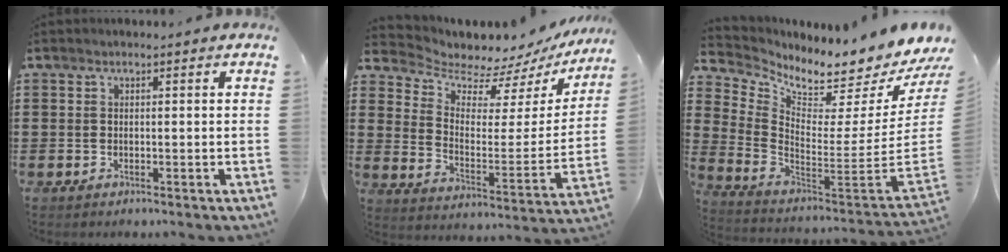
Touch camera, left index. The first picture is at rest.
{"total": 5.2, "force": [4.9, 1.8, 0.7], "torque": [-0.035, -0.051, 0.076]}
{"total": 3.2, "force": [3.1, 0.6, 0.7], "torque": [-0.027, -0.063, 0.045]}